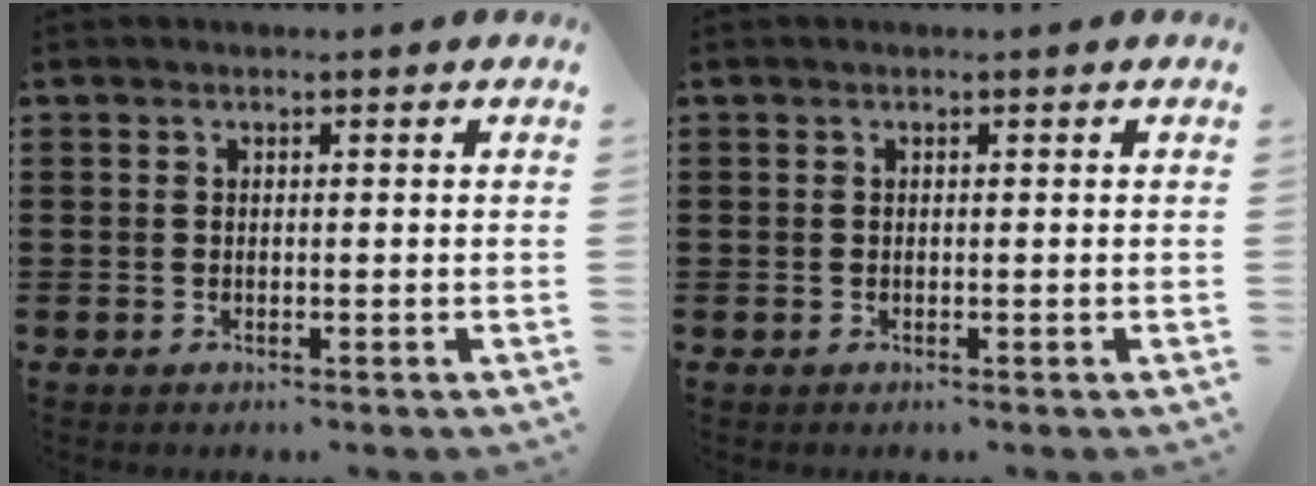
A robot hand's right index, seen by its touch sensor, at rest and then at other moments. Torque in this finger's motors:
{"motor_torque": [-0.86, 1.27, 0.00, 0.00]}